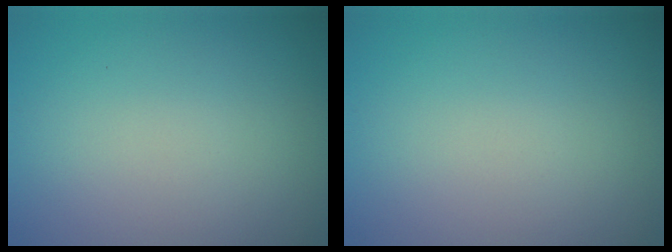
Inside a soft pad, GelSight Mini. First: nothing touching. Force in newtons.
{"total": 0.0}